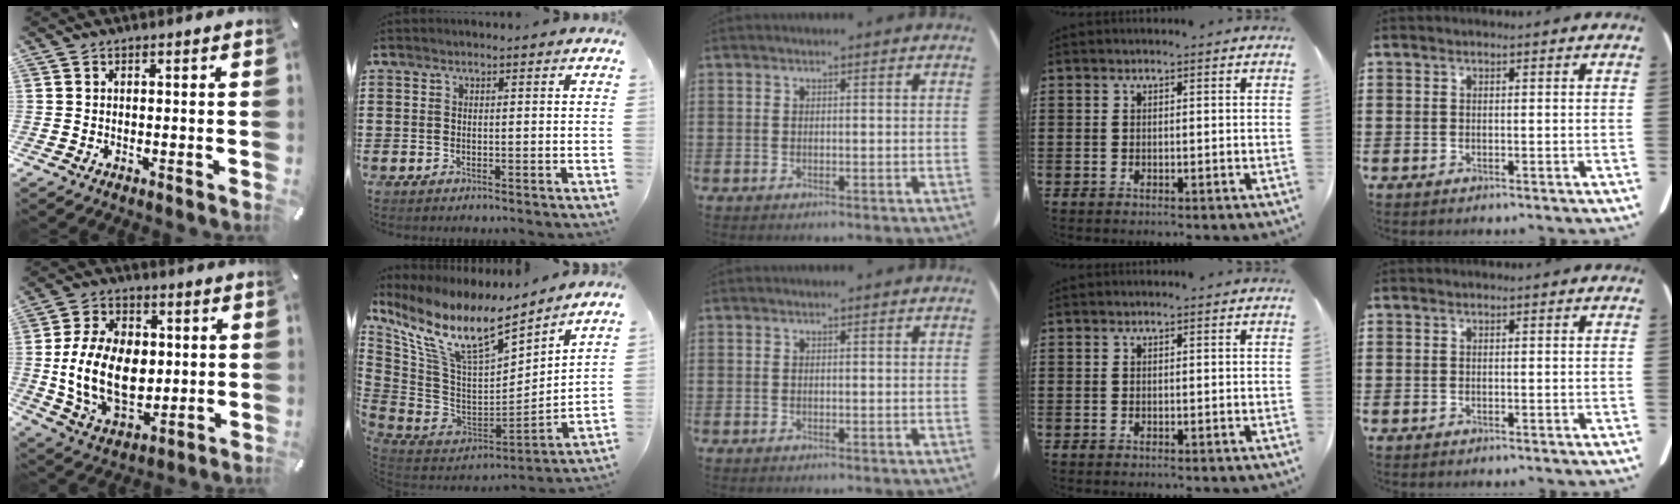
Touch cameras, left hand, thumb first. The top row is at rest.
{"thumb": {"total": 18.4, "force": [-0.3, 13.0, 13.0], "torque": [-0.271, 0.008, -0.003]}, "index": {"total": 13.1, "force": [8.5, 3.8, 9.1], "torque": [-0.196, -0.055, 0.146]}}